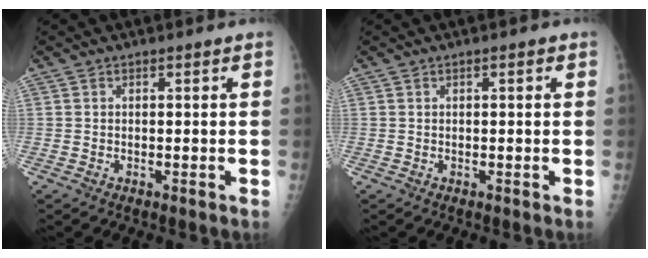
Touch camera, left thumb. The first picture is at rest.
{"total": 0.9, "force": [0.3, 0.3, 0.8], "torque": [-0.014, 0.002, 0.003]}